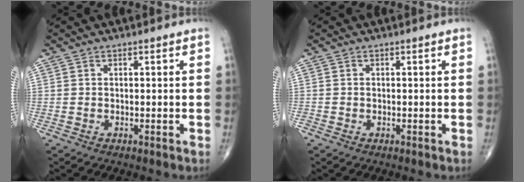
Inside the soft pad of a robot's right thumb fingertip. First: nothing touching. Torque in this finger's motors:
{"motor_torque": [-0.25, 0.04, 0.03, 0.15, -0.03]}